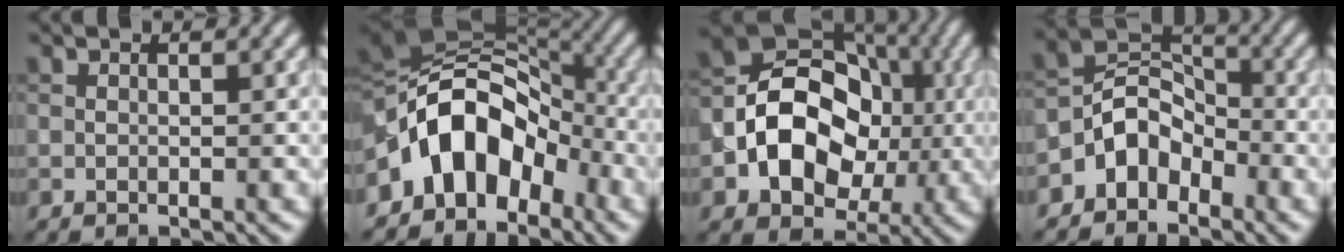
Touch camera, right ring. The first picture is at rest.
{"total": 9.6, "force": [-3.7, 6.4, 6.0], "torque": [-0.079, 0.023, -0.085]}
{"total": 11.2, "force": [-1.6, 8.8, 6.8], "torque": [-0.091, 0.005, -0.054]}
{"total": 4.3, "force": [-2.7, 2.9, 1.7], "torque": [-0.021, 0.012, -0.060]}